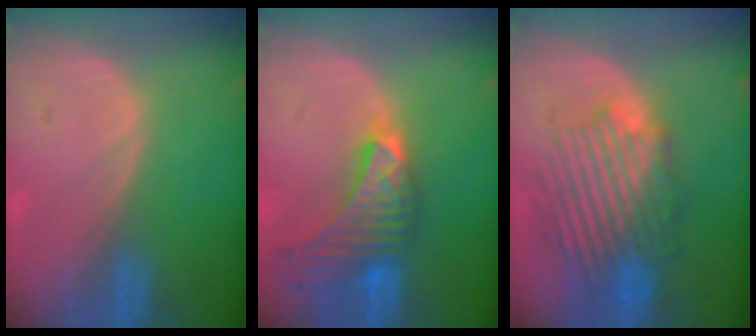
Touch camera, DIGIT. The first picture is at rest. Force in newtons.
{"total": 9.5, "press": 8.5, "slide": 4.3}
{"total": 9.1, "press": 9.0, "slide": 1.7}